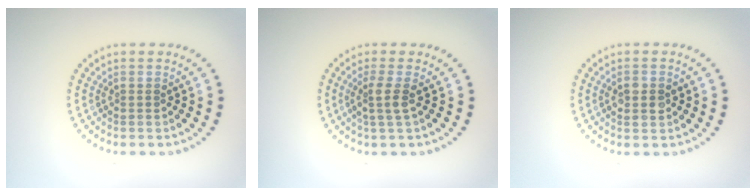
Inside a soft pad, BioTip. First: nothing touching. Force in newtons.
{"total": 1.9, "press": 1.4, "slide": 1.2}
{"total": 2.4, "press": 2.4, "slide": 0.0}